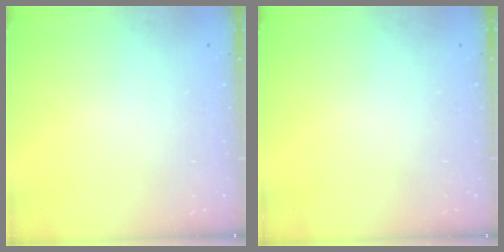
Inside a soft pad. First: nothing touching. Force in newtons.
{"total": 0.0}